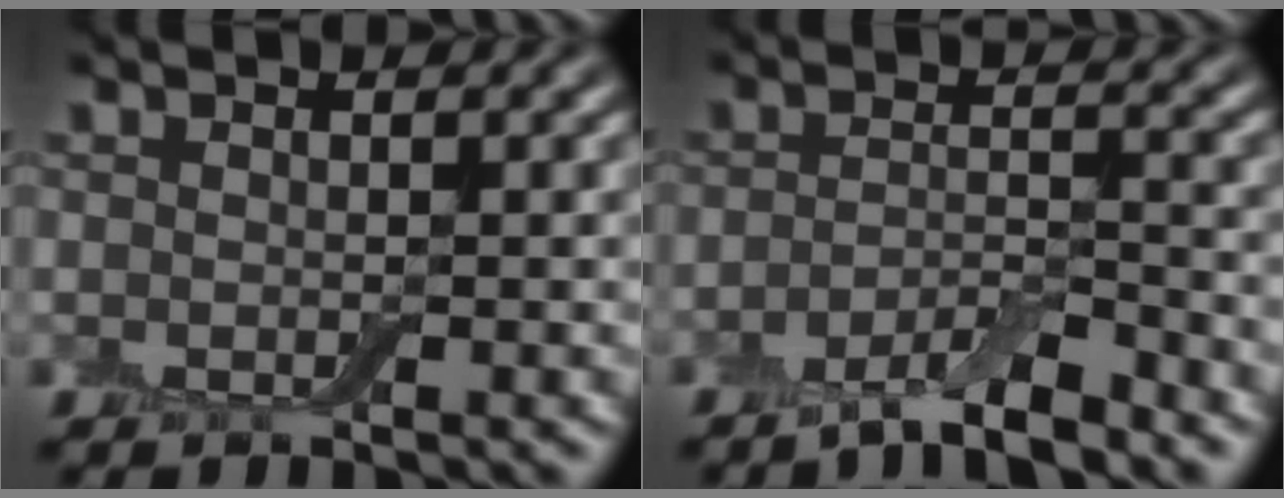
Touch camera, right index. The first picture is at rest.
{"total": 3.9, "force": [-3.0, 0.7, 2.4], "torque": [-0.040, 0.002, -0.058]}